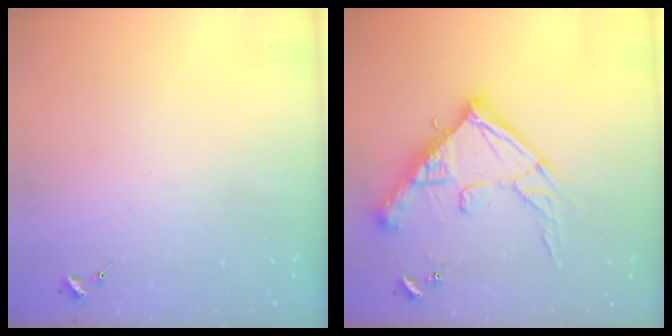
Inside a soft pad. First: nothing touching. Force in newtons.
{"total": 19.6, "press": 19.5, "slide": 2.0}